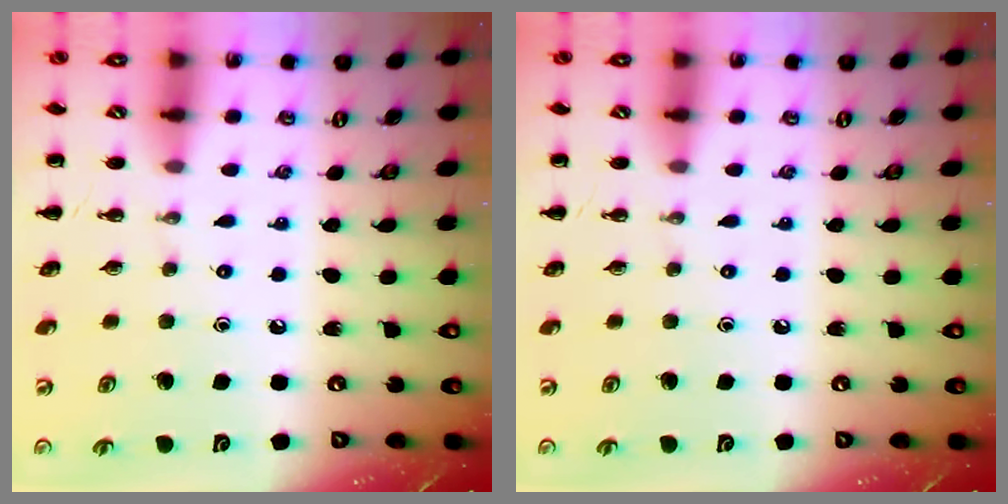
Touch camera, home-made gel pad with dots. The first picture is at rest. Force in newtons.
{"total": 0.0}